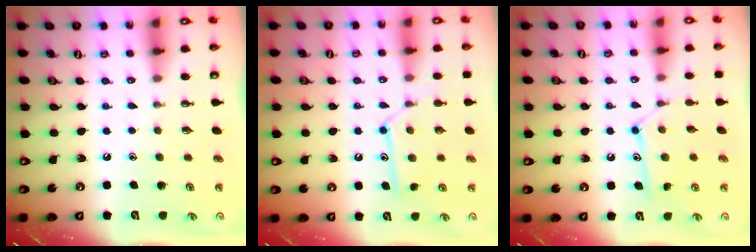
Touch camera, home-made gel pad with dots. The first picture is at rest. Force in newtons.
{"total": 11.8, "press": 11.8, "slide": 0.8}
{"total": 11.3, "press": 11.3, "slide": 0.1}